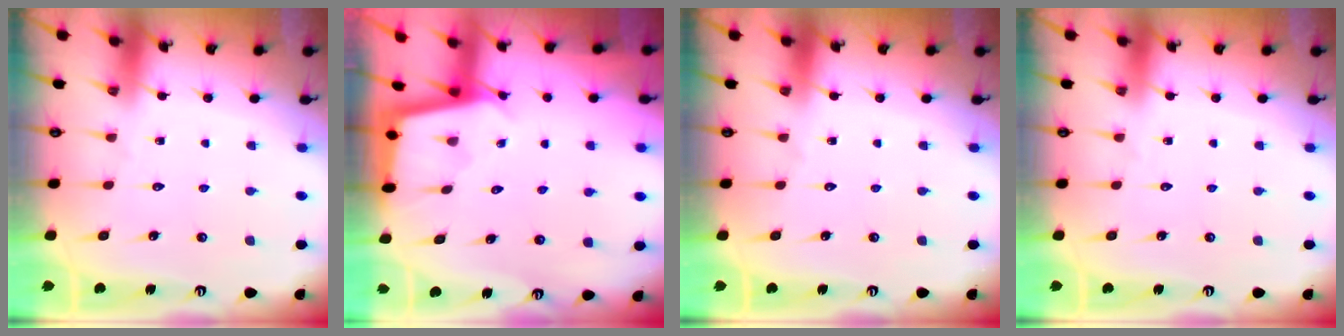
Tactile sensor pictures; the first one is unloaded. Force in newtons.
{"total": 2.3, "press": 2.3, "slide": 0.2}
{"total": 0.0}
{"total": 0.0}